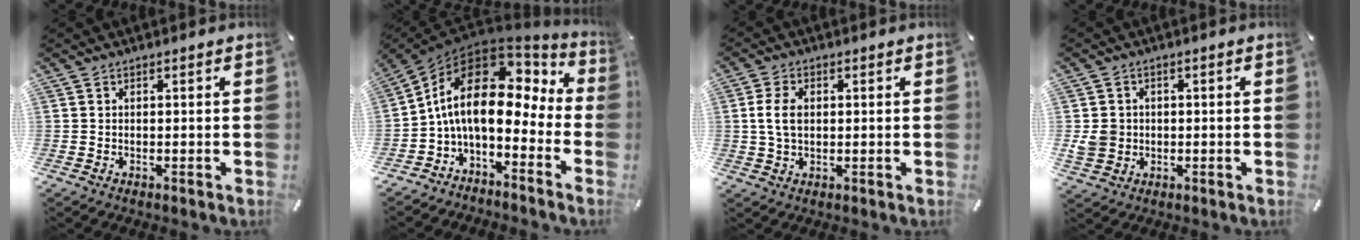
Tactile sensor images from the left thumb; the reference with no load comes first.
{"total": 15.0, "force": [1.9, 8.3, 12.3], "torque": [-0.238, -0.018, 0.031]}
{"total": 5.8, "force": [0.6, 3.9, 4.2], "torque": [-0.105, 0.003, 0.005]}
{"total": 5.2, "force": [-0.3, 4.9, 1.8], "torque": [-0.044, 0.004, -0.006]}